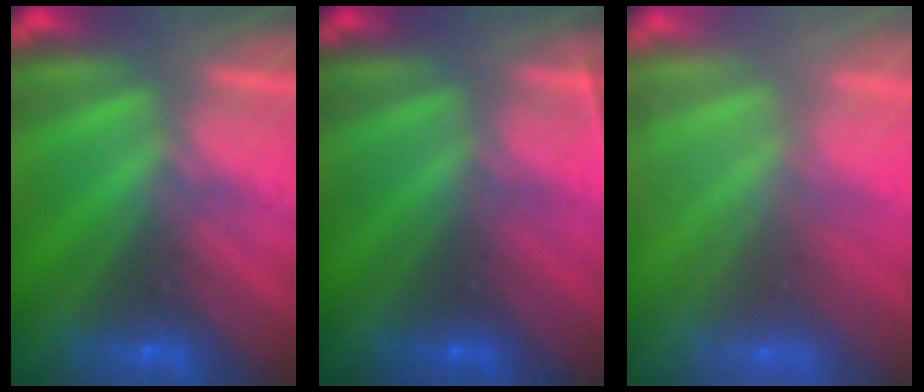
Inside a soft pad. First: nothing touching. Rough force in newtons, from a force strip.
{"total": 2.3}
{"total": 5.8}